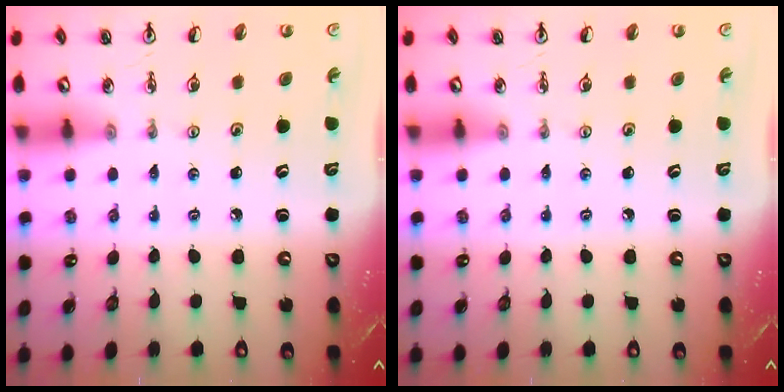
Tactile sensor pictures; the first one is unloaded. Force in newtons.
{"total": 0.0}